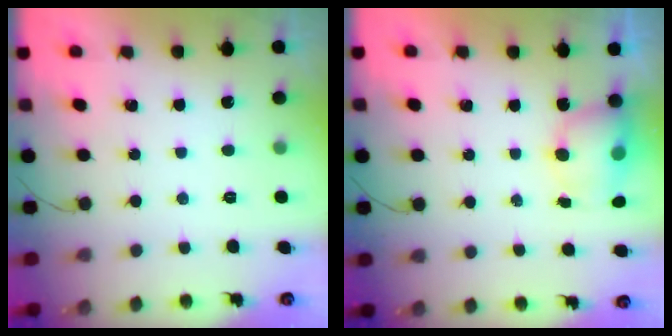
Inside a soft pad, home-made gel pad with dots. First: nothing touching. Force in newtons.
{"total": 6.9, "press": 6.9, "slide": 0.5}